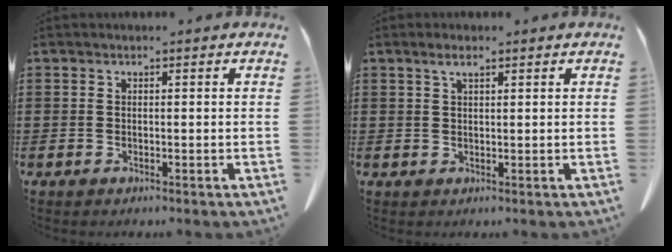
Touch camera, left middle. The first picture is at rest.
{"total": 1.9, "force": [1.0, 0.5, 1.5], "torque": [-0.033, 0.002, 0.018]}